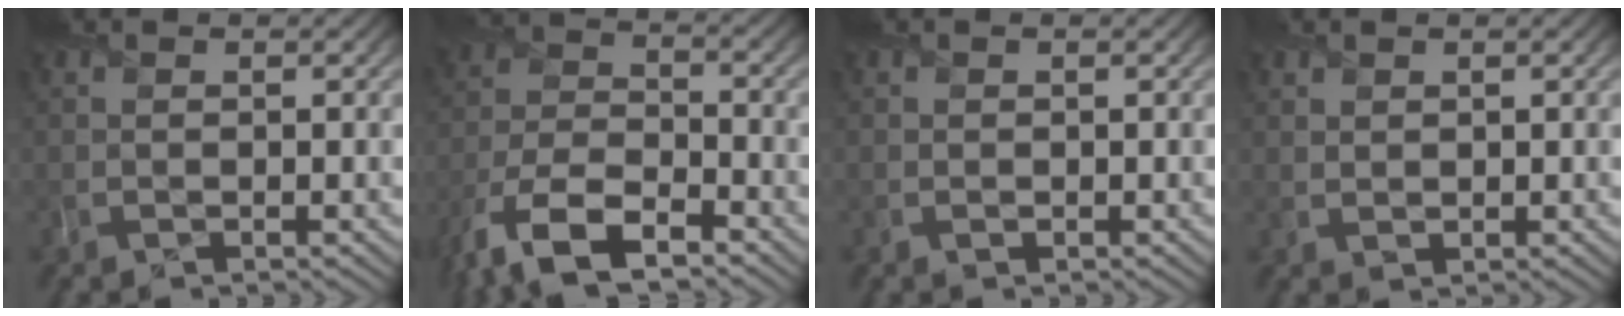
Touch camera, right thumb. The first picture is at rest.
{"total": 11.5, "force": [-7.9, 5.0, 6.6], "torque": [-0.139, -0.014, -0.165]}
{"total": 0.7, "force": [-0.2, 0.7, 0.3], "torque": [-0.007, -0.006, -0.004]}
{"total": 1.2, "force": [0.8, 0.8, 0.3], "torque": [-0.010, -0.003, 0.019]}